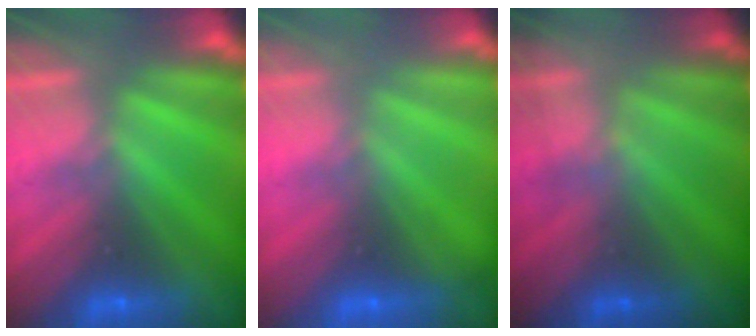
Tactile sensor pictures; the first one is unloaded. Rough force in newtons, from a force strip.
{"total": 2.1}
{"total": 1.5}